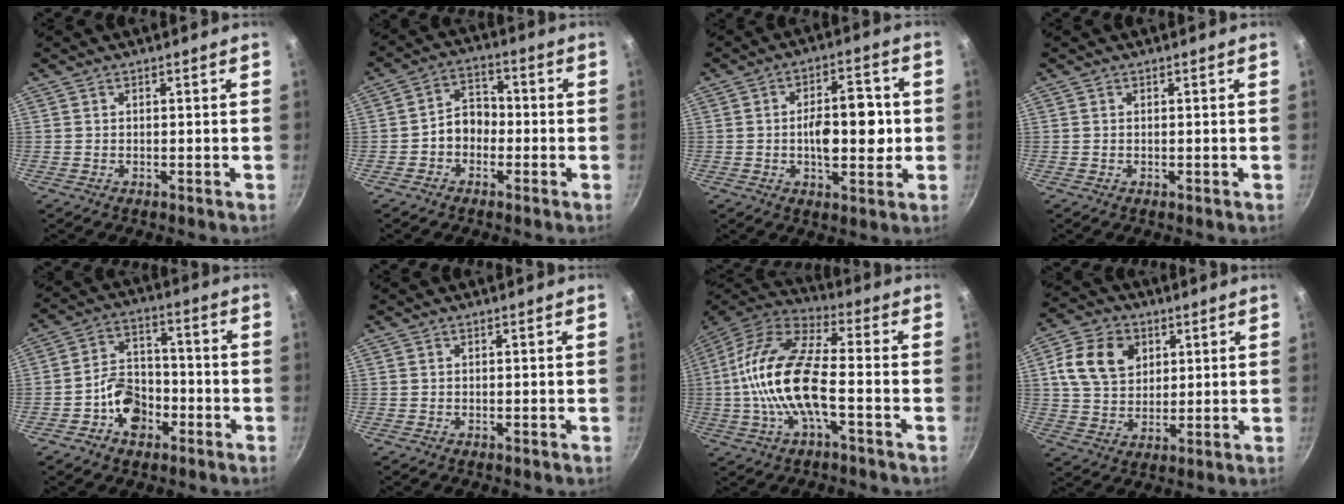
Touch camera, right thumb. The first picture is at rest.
{"total": 6.2, "force": [-1.7, 4.8, 3.5], "torque": [-0.024, 0.031, -0.038]}
{"total": 11.6, "force": [-0.7, 5.8, 10.1], "torque": [-0.127, 0.014, -0.015]}
{"total": 0.0}
{"total": 9.6, "force": [-4.1, 6.9, 5.2], "torque": [-0.061, 0.041, -0.076]}
{"total": 0.0}
{"total": 17.4, "force": [-2.8, 6.7, 15.9], "torque": [-0.304, 0.038, -0.069]}
{"total": 11.7, "force": [3.7, 8.9, 6.7], "torque": [-0.099, -0.001, 0.062]}